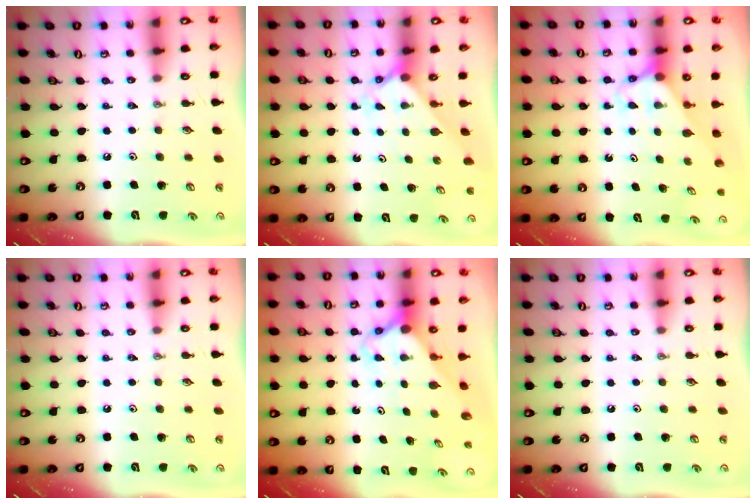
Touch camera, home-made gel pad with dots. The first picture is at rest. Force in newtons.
{"total": 2.0, "press": 2.0, "slide": 0.2}
{"total": 2.7, "press": 2.7, "slide": 0.2}
{"total": 0.0}
{"total": 3.0, "press": 3.0, "slide": 0.2}
{"total": 0.0}